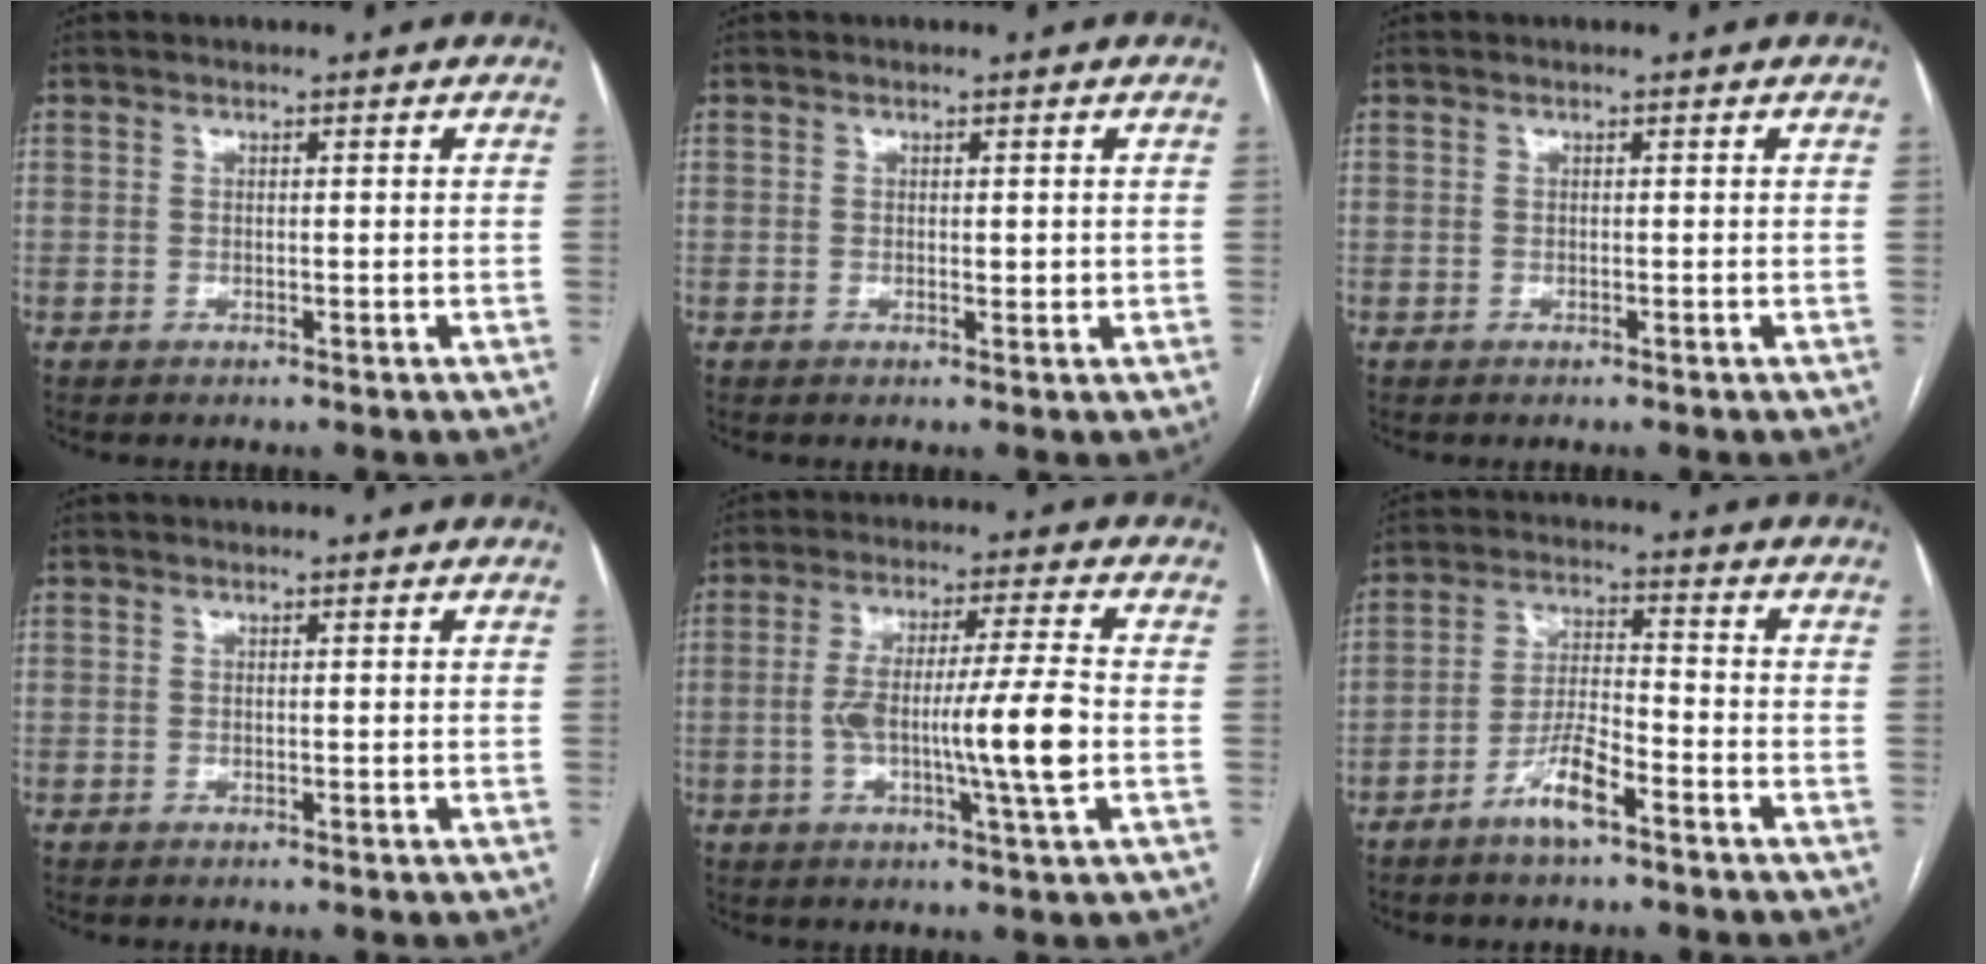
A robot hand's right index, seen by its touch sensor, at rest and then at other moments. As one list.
[{"total": 0.9, "force": [0.1, 0.4, 0.8], "torque": [-0.011, -0.003, 0.003]}, {"total": 0.0}, {"total": 0.0}, {"total": 11.5, "force": [-1.8, -0.2, 11.4], "torque": [-0.204, 0.001, -0.035]}, {"total": 6.8, "force": [-4.3, 1.3, 5.1], "torque": [-0.105, 0.003, -0.082]}]